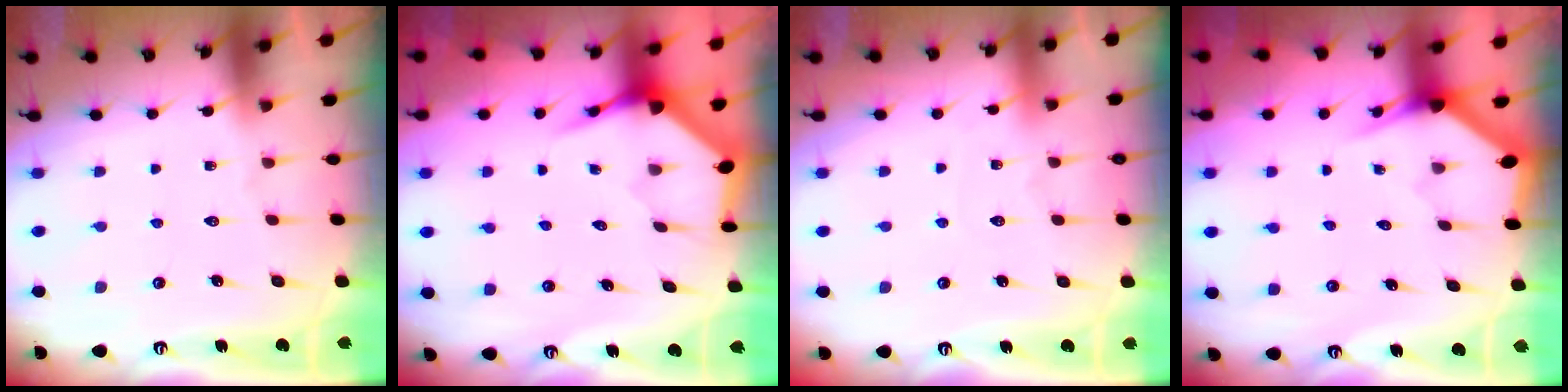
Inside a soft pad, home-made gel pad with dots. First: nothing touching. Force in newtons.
{"total": 4.1, "press": 4.0, "slide": 0.5}
{"total": 2.9, "press": 2.9, "slide": 0.3}
{"total": 3.2, "press": 3.2, "slide": 0.1}